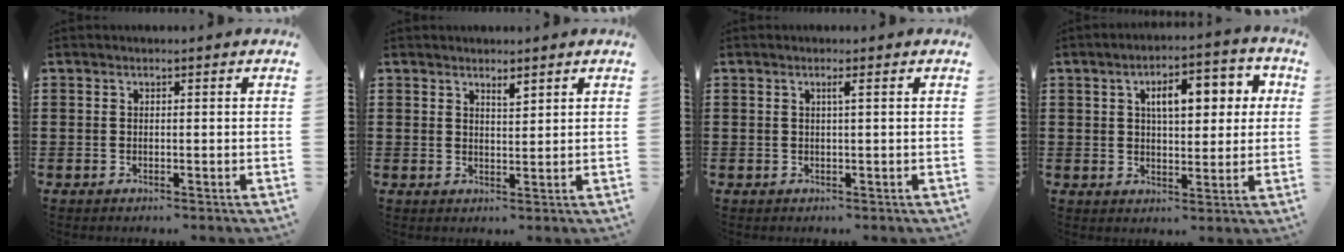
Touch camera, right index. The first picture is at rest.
{"total": 1.9, "force": [1.7, 0.4, 0.8], "torque": [-0.010, -0.002, 0.028]}
{"total": 1.0, "force": [0.3, -0.2, 1.0], "torque": [-0.018, -0.004, 0.004]}
{"total": 8.0, "force": [2.4, 3.7, 6.7], "torque": [-0.107, 0.002, 0.029]}